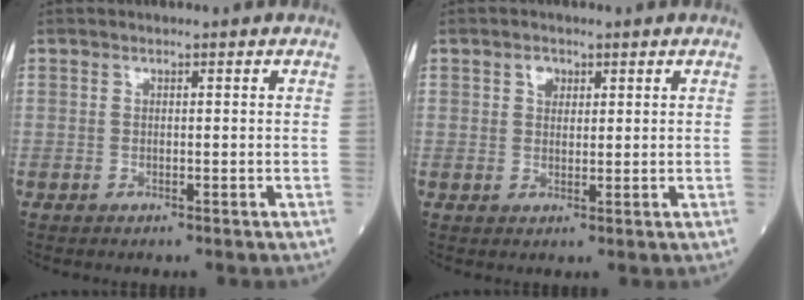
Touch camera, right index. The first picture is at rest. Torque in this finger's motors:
{"motor_torque": [0.04, 0.01, 0.02, 0.03]}